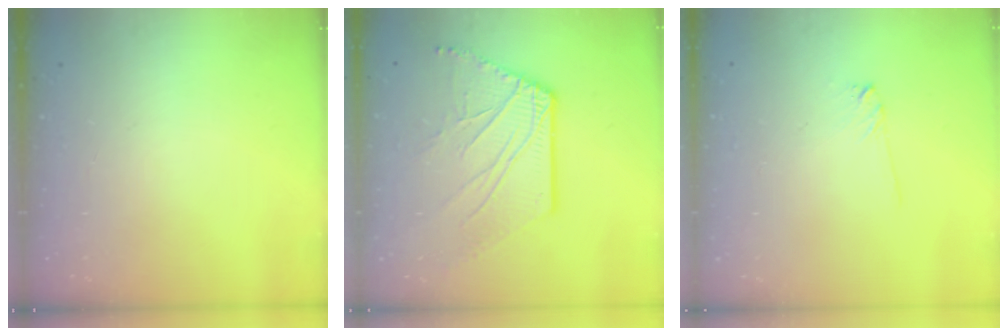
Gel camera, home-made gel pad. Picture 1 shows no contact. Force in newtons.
{"total": 10.5, "press": 10.4, "slide": 1.5}
{"total": 3.6, "press": 3.5, "slide": 0.5}